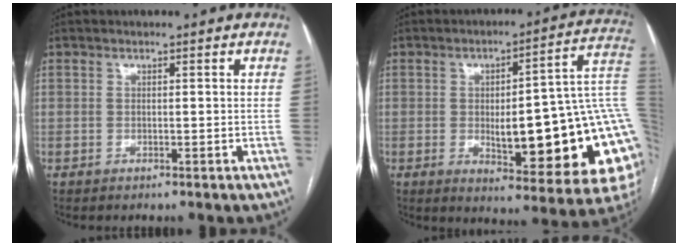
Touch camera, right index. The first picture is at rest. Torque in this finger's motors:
{"motor_torque": [2.14, 0.00, 1.05, 0.19]}